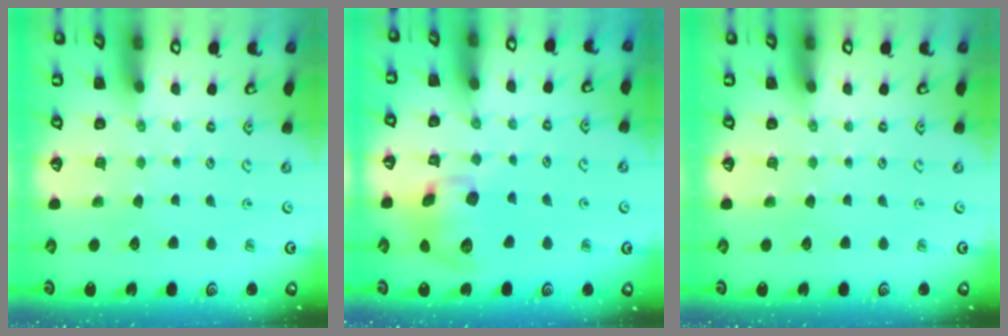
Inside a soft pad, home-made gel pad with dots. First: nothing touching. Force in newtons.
{"total": 11.7, "press": 11.5, "slide": 2.0}
{"total": 0.0}